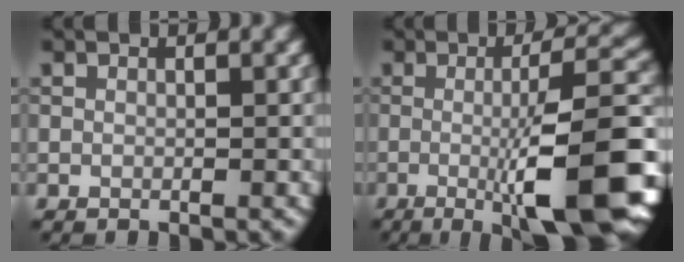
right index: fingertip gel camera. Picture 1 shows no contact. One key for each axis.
{"total": 13.0, "fx": -2.6, "fy": 2.7, "fz": 12.5, "tx": -0.158, "ty": 0.008, "tz": -0.043}